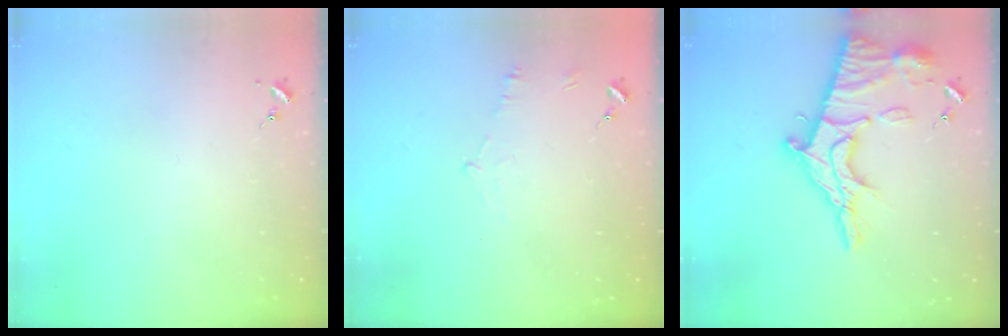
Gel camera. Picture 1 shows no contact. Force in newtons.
{"total": 4.5, "press": 4.2, "slide": 1.4}
{"total": 19.8, "press": 19.8, "slide": 1.8}